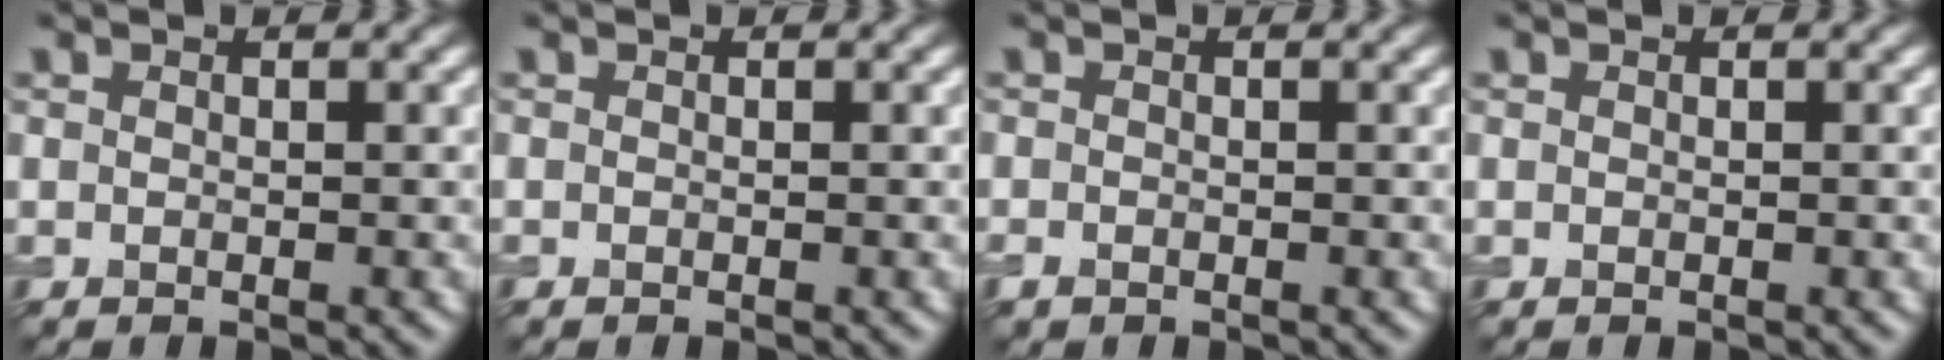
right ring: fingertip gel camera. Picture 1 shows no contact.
{"total": 0.0}
{"total": 0.7, "force": [-0.5, 0.4, 0.3], "torque": [-0.007, -0.001, -0.009]}
{"total": 0.0}